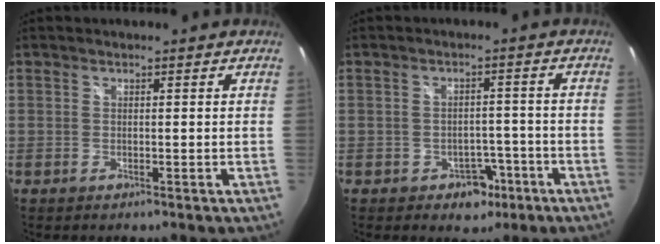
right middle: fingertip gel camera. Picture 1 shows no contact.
{"total": 4.9, "force": [-2.8, 3.7, 1.7], "torque": [-0.037, 0.011, -0.026]}